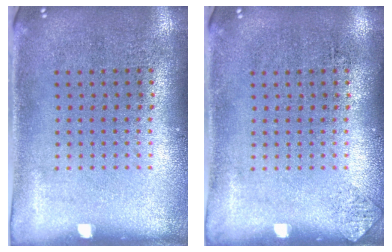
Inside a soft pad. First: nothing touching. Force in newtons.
{"total": 0.6, "press": 0.6, "slide": 0.1}